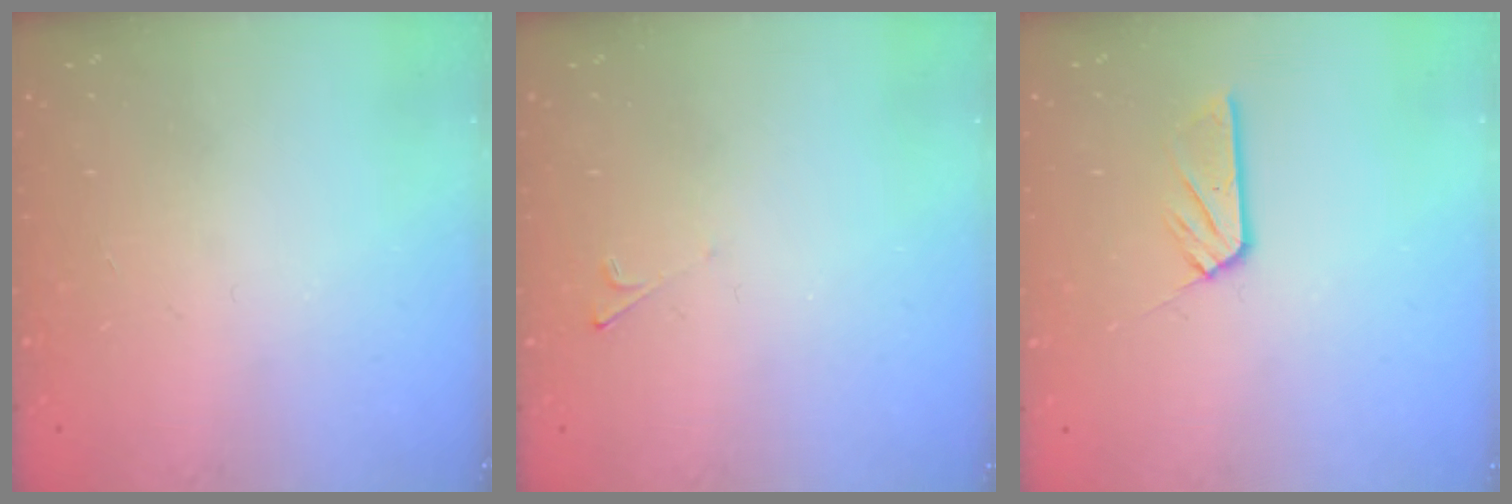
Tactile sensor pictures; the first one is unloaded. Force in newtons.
{"total": 2.0, "press": 1.9, "slide": 0.4}
{"total": 5.8, "press": 5.8, "slide": 0.3}